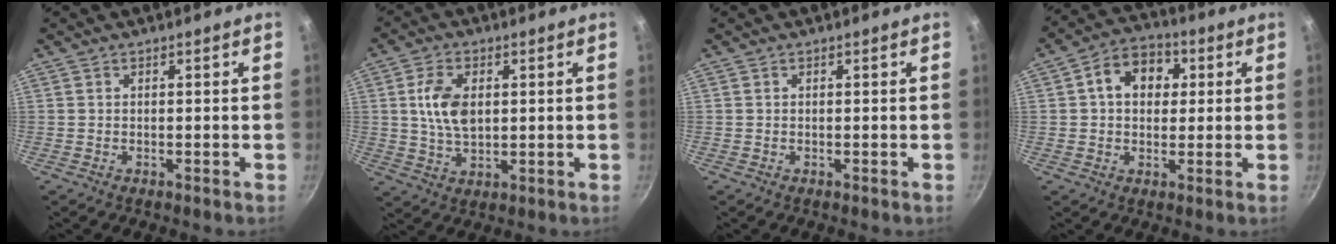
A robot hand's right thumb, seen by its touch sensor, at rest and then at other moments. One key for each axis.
{"total": 8.3, "fx": 1.5, "fy": 5.1, "fz": 6.4, "tx": -0.110, "ty": -0.004, "tz": 0.027}
{"total": 0.0}
{"total": 9.7, "fx": 2.1, "fy": 7.3, "fz": 6.0, "tx": -0.058, "ty": 0.015, "tz": 0.018}